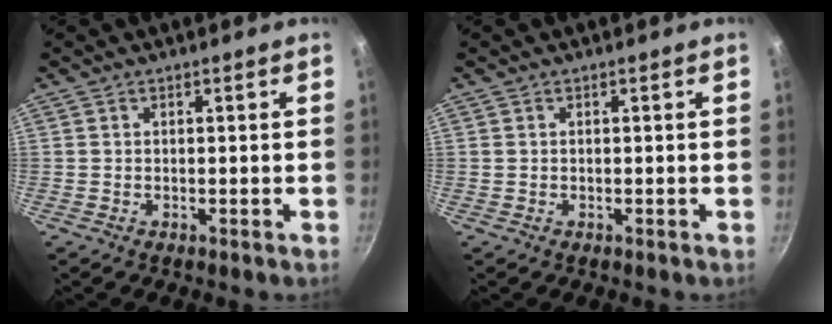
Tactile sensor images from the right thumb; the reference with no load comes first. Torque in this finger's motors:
{"motor_torque": [0.33, -0.02, 0.21, 0.15, 0.06]}